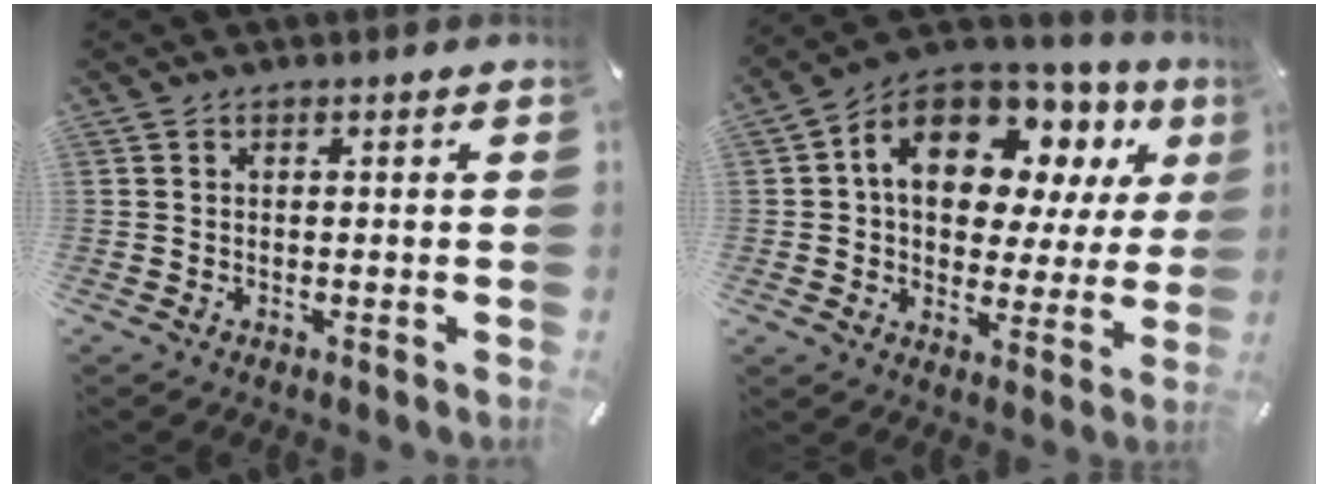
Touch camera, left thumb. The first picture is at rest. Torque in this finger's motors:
{"motor_torque": [1.76, 1.76, 1.98, -0.79, 0.25]}